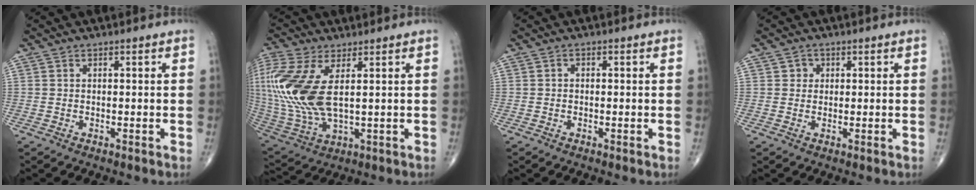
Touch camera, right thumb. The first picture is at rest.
{"total": 18.0, "force": [3.2, 8.2, 15.7], "torque": [-0.382, -0.016, 0.070]}
{"total": 0.8, "force": [-0.1, 0.6, 0.5], "torque": [-0.006, 0.002, -0.005]}
{"total": 1.9, "force": [0.5, 1.8, 0.5], "torque": [0.005, 0.001, 0.002]}